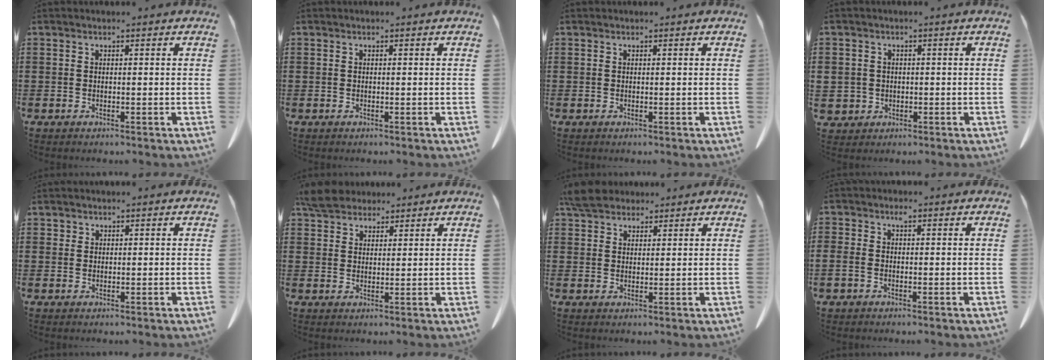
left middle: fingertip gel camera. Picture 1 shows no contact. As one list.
[{"total": 0.0}, {"total": 0.0}, {"total": 2.4, "force": [-0.1, 2.4, 0.1], "torque": [-0.024, 0.002, -0.008]}, {"total": 0.7, "force": [0.6, 0.5, 0.0], "torque": [-0.005, -0.002, 0.012]}, {"total": 4.7, "force": [4.2, 1.7, 1.3], "torque": [-0.032, -0.002, 0.080]}, {"total": 4.5, "force": [3.9, 1.6, 1.4], "torque": [-0.031, -0.002, 0.074]}, {"total": 1.9, "force": [-0.3, 1.1, 1.5], "torque": [-0.041, 0.002, -0.008]}]